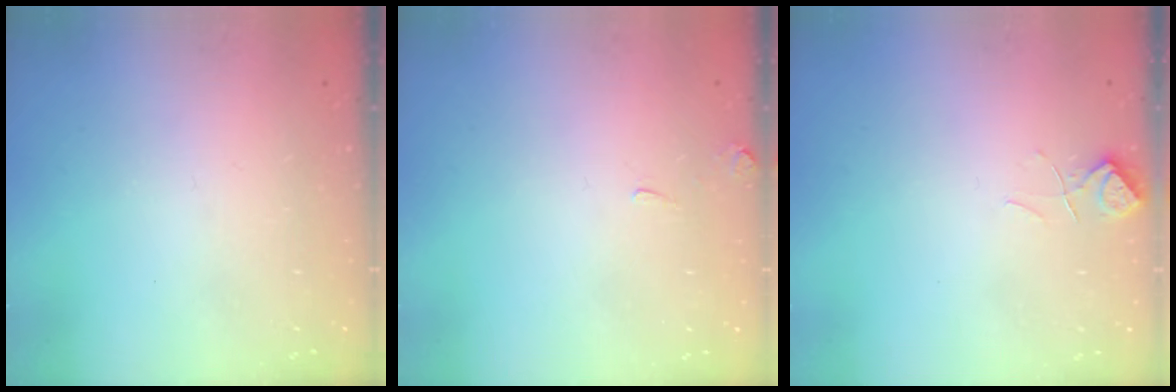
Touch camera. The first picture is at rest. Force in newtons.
{"total": 1.1, "press": 1.0, "slide": 0.5}
{"total": 1.2, "press": 1.0, "slide": 0.6}